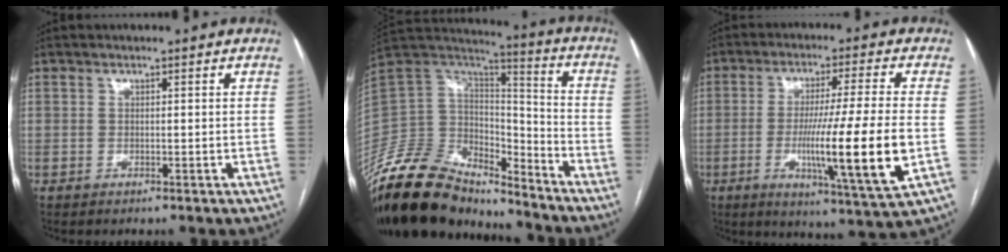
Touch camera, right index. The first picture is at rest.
{"total": 23.9, "force": [-20.2, 8.8, 9.4], "torque": [-0.229, 0.015, -0.358]}
{"total": 16.2, "force": [-3.3, -1.1, 15.8], "torque": [-0.276, -0.032, -0.059]}